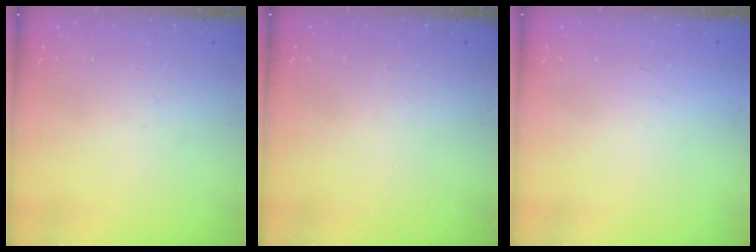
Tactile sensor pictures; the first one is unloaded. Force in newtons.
{"total": 0.0}
{"total": 1.5, "press": 1.5, "slide": 0.1}